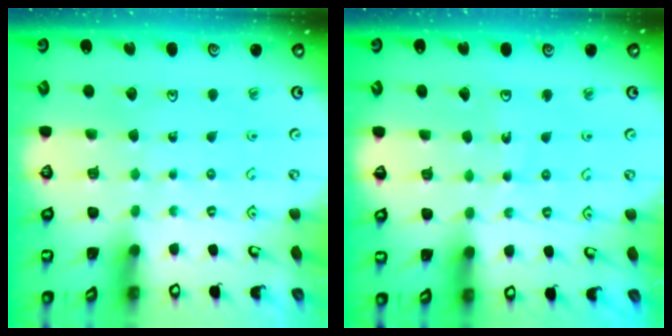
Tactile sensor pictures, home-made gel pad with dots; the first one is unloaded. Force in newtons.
{"total": 3.0, "press": 3.0, "slide": 0.2}